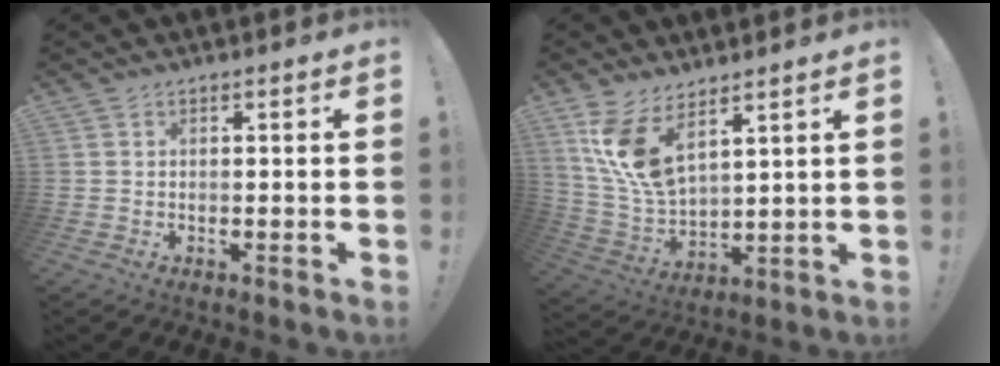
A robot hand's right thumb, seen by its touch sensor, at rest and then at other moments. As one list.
[{"total": 12.4, "force": [7.9, 5.2, 8.1], "torque": [-0.169, -0.053, 0.151]}]